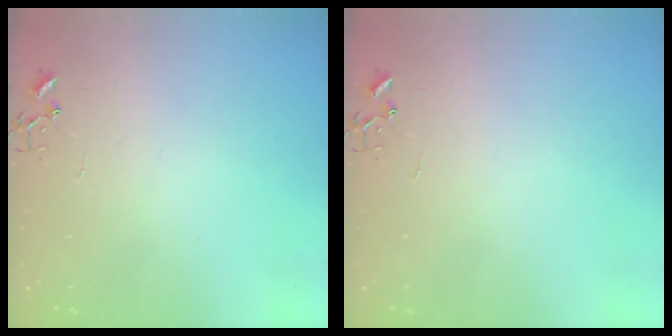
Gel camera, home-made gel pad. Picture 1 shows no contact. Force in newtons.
{"total": 0.0}